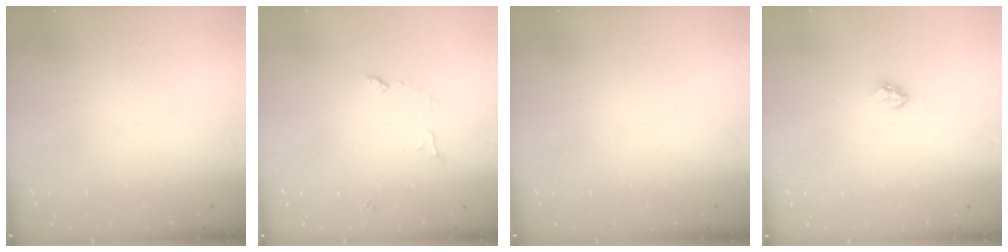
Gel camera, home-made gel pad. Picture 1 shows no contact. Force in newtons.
{"total": 6.8, "press": 6.8, "slide": 0.4}
{"total": 0.0}
{"total": 3.7, "press": 3.6, "slide": 0.5}